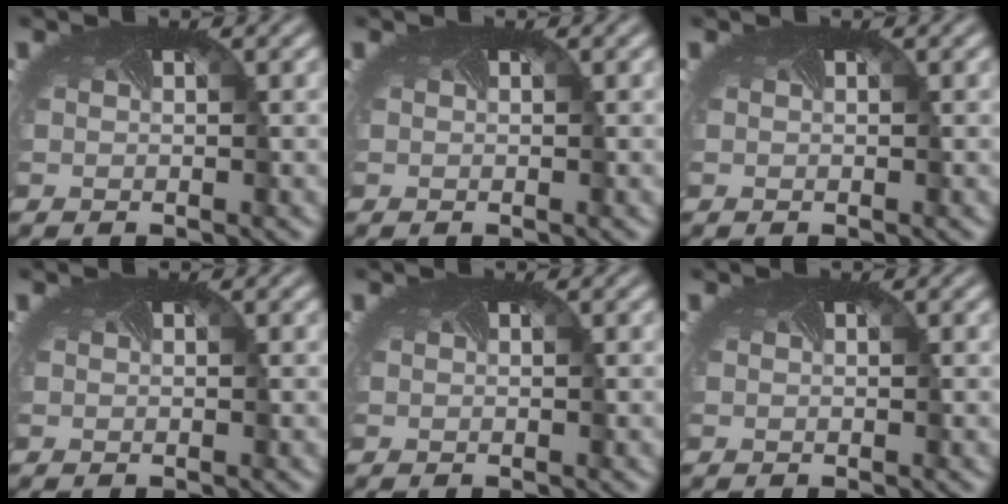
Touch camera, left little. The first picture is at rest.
{"total": 0.0}
{"total": 0.0}
{"total": 0.0}
{"total": 0.0}
{"total": 0.0}